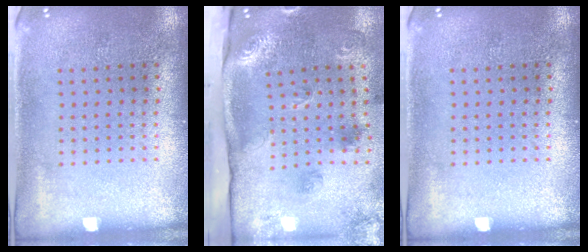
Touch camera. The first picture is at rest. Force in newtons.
{"total": 2.8, "press": 1.9, "slide": 2.1}
{"total": 0.0}